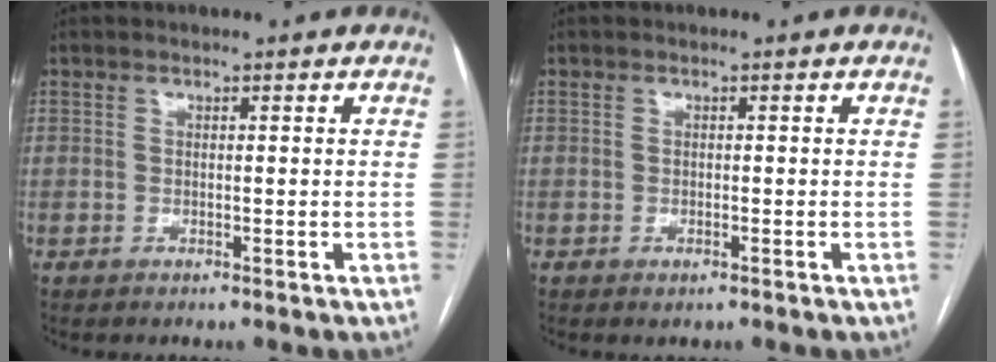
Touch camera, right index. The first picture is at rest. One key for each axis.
{"total": 0.8, "fx": -0.5, "fy": 0.3, "fz": 0.6, "tx": -0.006, "ty": -0.001, "tz": -0.004}